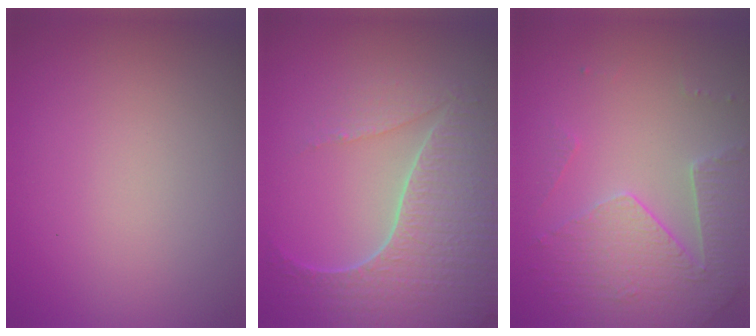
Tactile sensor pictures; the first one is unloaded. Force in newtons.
{"total": 6.6, "press": 5.1, "slide": 4.2}
{"total": 3.6, "press": 3.5, "slide": 1.1}